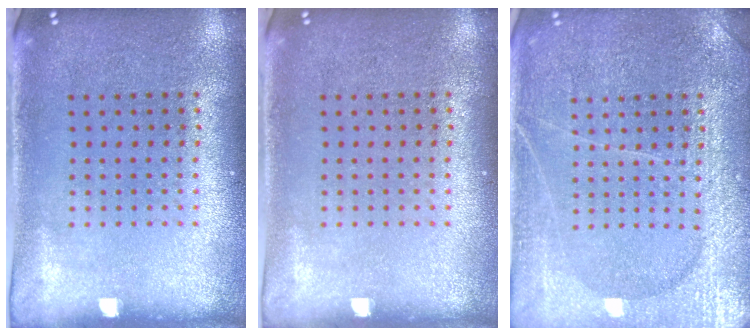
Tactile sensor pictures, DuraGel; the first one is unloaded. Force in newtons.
{"total": 0.0}
{"total": 3.6, "press": 3.6, "slide": 0.3}